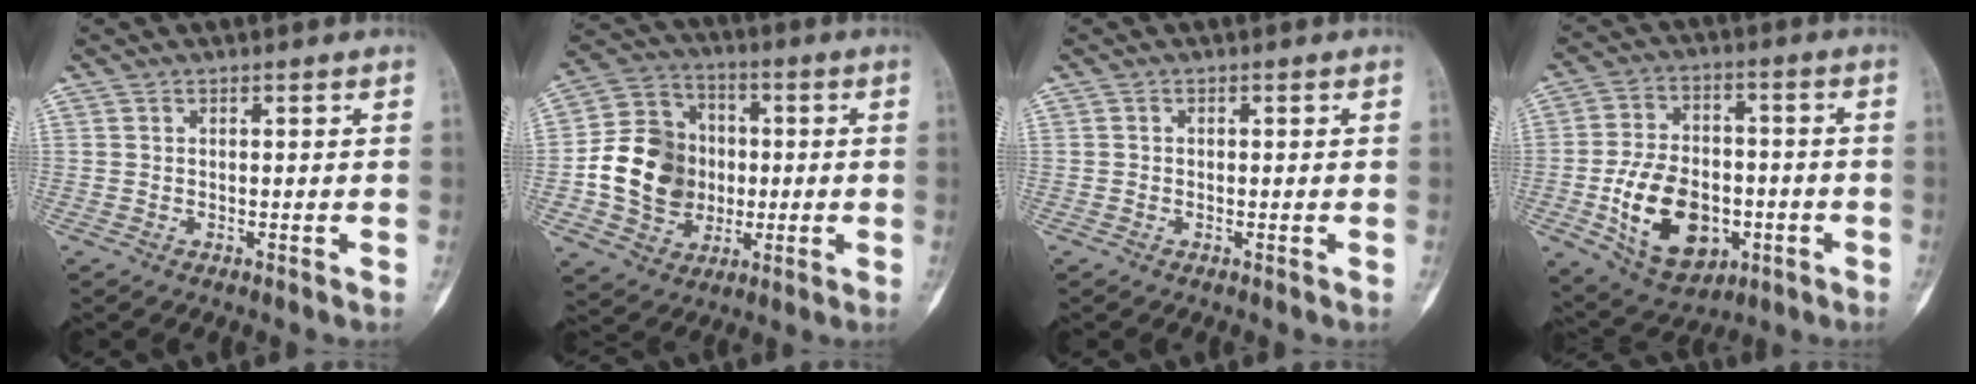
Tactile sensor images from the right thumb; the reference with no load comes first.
{"total": 16.2, "force": [-1.0, 13.6, 8.7], "torque": [-0.125, 0.022, -0.015]}
{"total": 0.0}
{"total": 16.9, "force": [-4.4, 11.3, 11.8], "torque": [-0.171, 0.020, -0.058]}